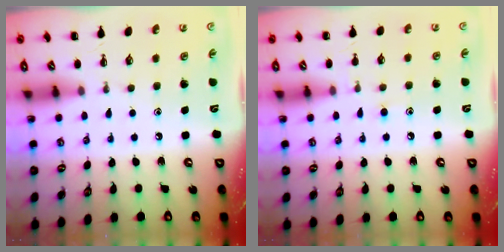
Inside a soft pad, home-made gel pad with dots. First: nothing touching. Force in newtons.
{"total": 7.5, "press": 7.2, "slide": 2.2}